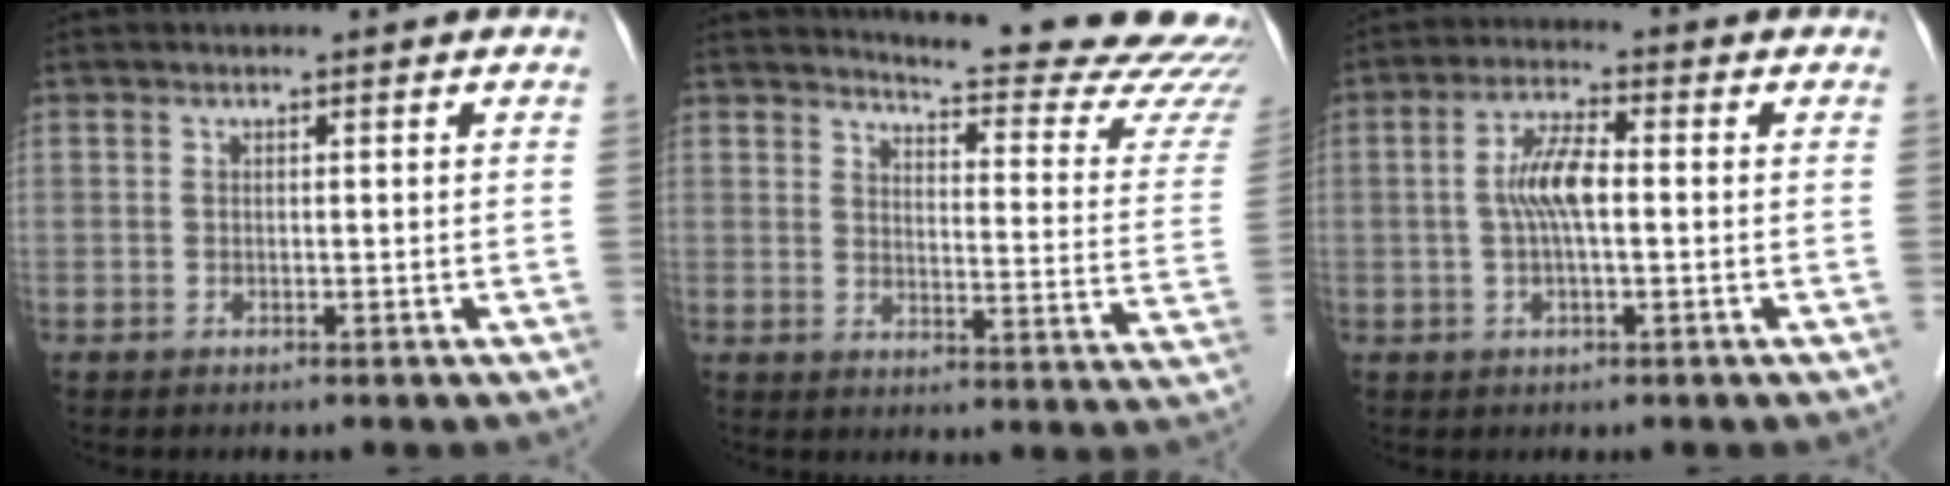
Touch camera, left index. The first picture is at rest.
{"total": 19.3, "force": [18.7, 0.2, 4.8], "torque": [-0.064, -0.128, 0.206]}
{"total": 5.7, "force": [-0.1, 1.3, 5.5], "torque": [-0.118, 0.009, -0.005]}